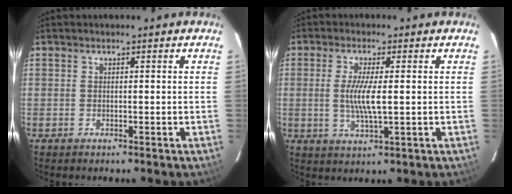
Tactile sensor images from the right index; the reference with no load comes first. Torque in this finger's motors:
{"motor_torque": [0.75, -0.21, 0.58, 0.14]}